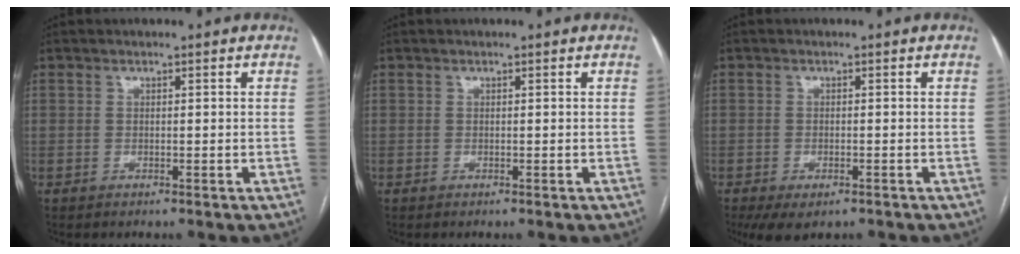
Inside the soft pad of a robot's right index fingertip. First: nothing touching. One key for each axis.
{"total": 0.0}
{"total": 5.0, "fx": -3.2, "fy": 2.1, "fz": 3.2, "tx": -0.052, "ty": -0.009, "tz": -0.048}